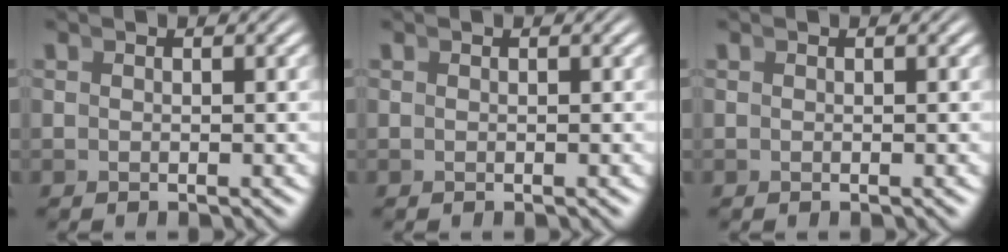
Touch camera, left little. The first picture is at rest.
{"total": 0.0}
{"total": 0.0}